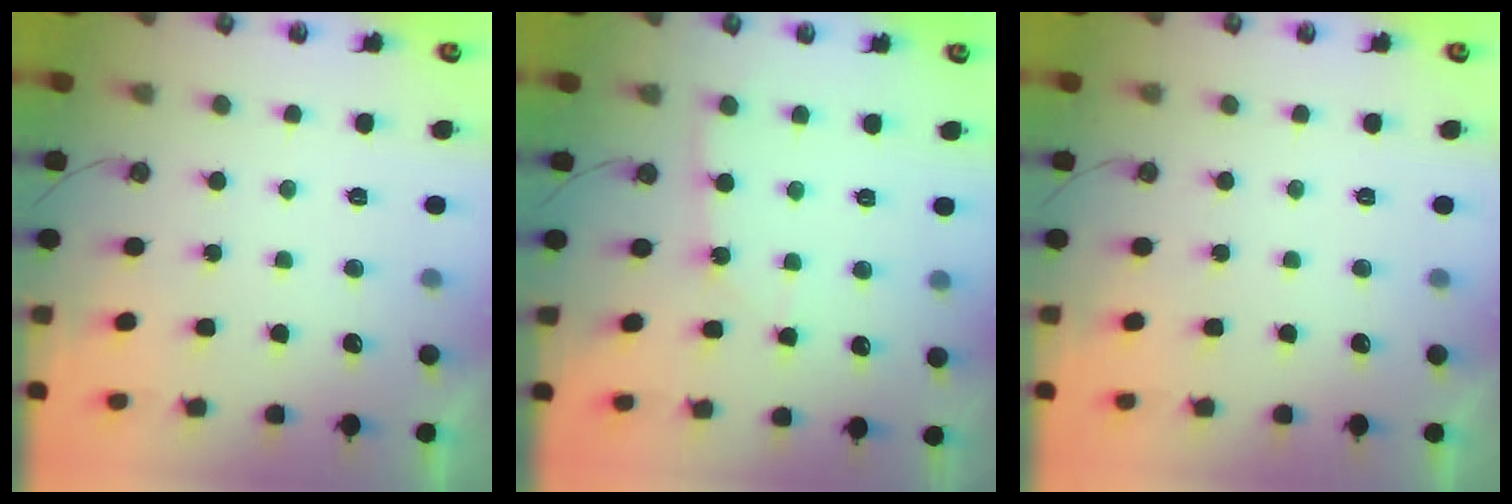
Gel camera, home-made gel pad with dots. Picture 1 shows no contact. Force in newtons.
{"total": 5.7, "press": 5.7, "slide": 0.5}
{"total": 0.0}